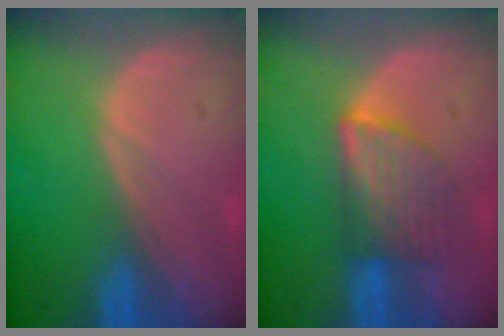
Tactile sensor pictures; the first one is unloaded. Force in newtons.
{"total": 6.0, "press": 6.0, "slide": 1.0}